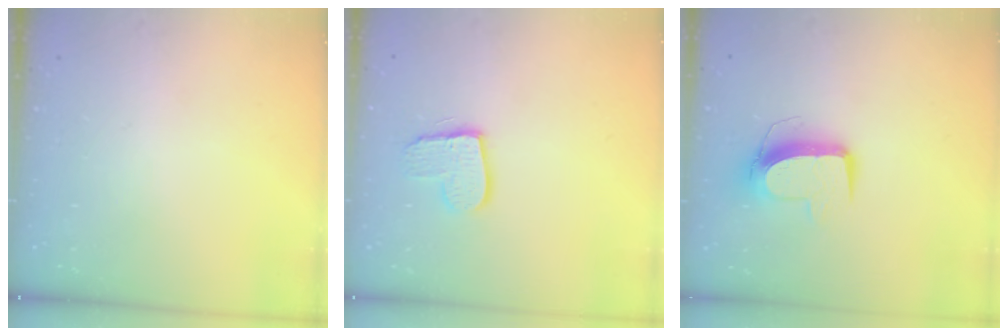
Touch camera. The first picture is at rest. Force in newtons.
{"total": 10.3, "press": 10.3, "slide": 0.8}
{"total": 10.9, "press": 10.9, "slide": 0.7}